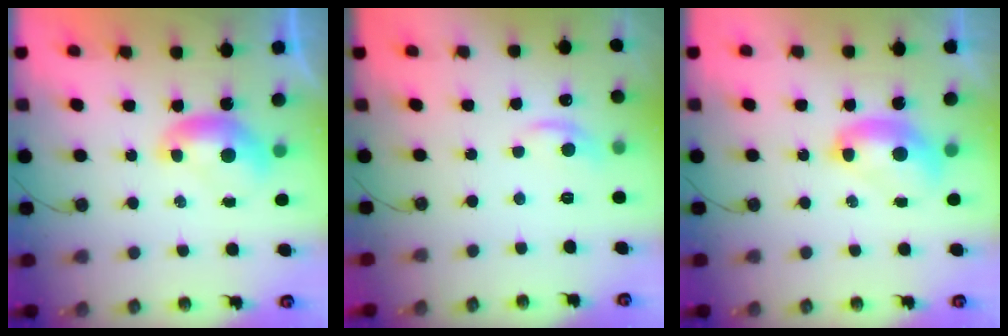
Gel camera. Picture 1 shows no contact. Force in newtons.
{"total": 1.3, "press": 1.1, "slide": 0.7}
{"total": 2.7, "press": 2.7, "slide": 0.1}